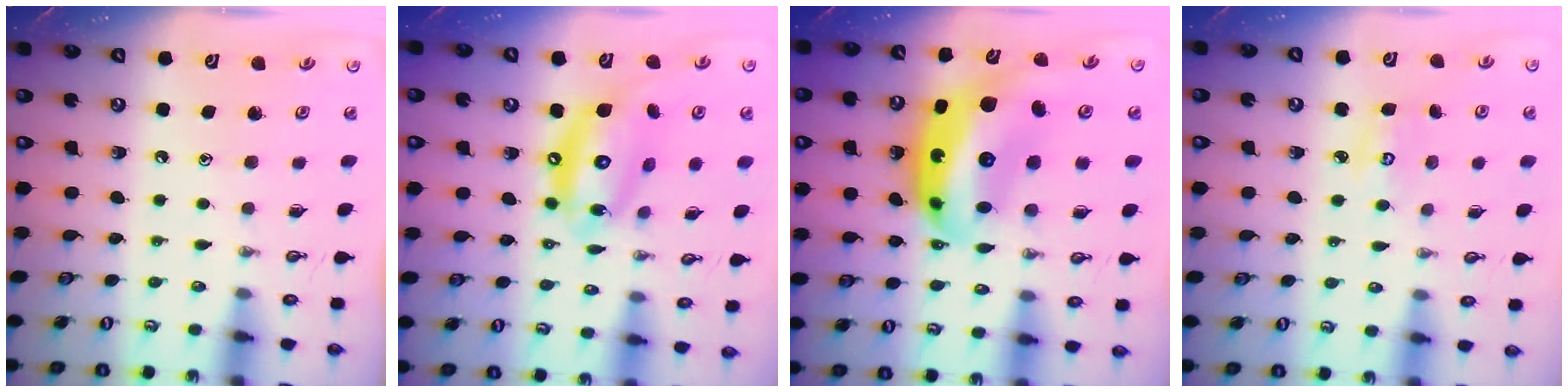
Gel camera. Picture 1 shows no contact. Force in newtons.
{"total": 13.6, "press": 13.6, "slide": 0.7}
{"total": 15.5, "press": 15.4, "slide": 1.5}
{"total": 4.1, "press": 4.1, "slide": 0.3}